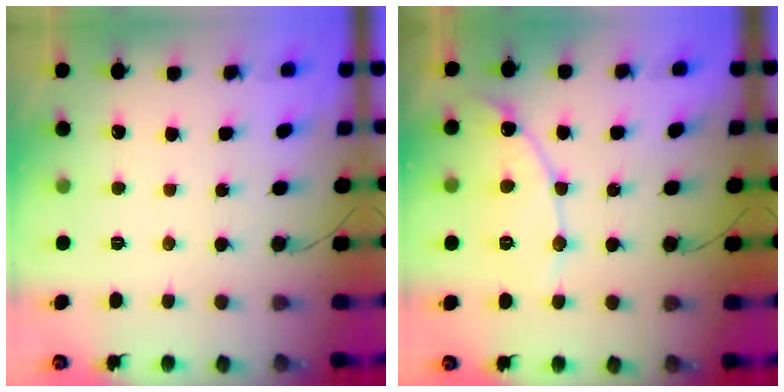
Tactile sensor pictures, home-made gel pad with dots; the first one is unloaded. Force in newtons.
{"total": 10.8, "press": 10.8, "slide": 0.7}